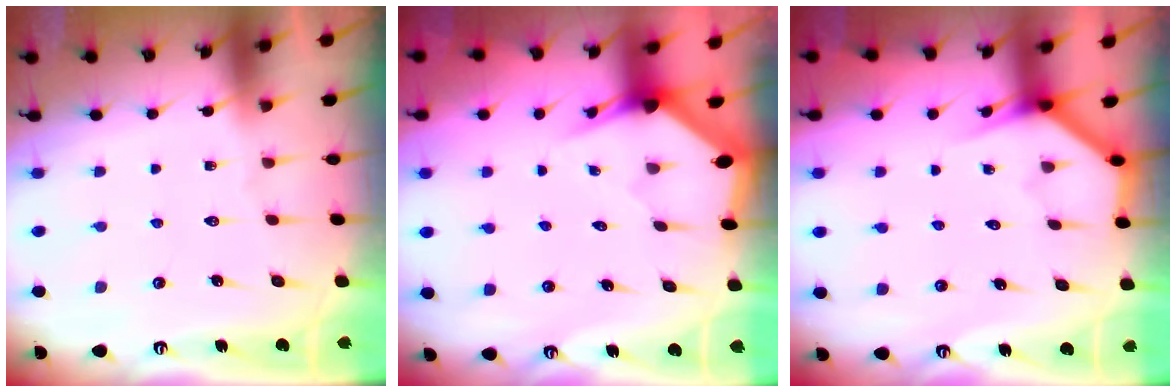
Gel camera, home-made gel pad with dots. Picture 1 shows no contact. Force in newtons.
{"total": 3.0, "press": 3.0, "slide": 0.2}
{"total": 3.7, "press": 3.7, "slide": 0.3}